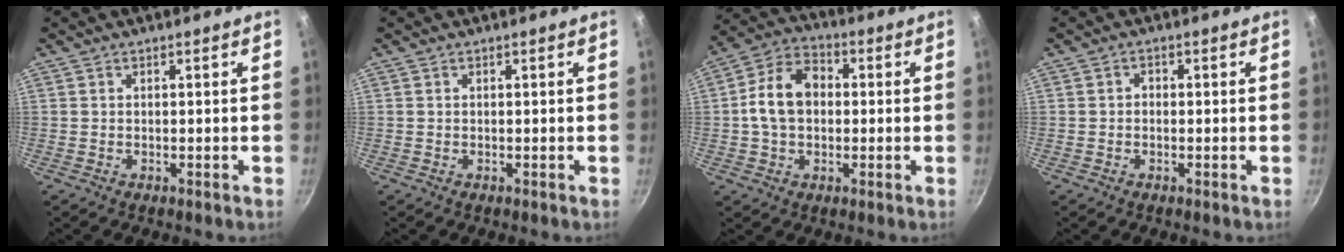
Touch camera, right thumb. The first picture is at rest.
{"total": 0.0}
{"total": 11.2, "force": [0.3, 8.1, 7.6], "torque": [-0.114, 0.028, -0.009]}
{"total": 1.3, "force": [-0.2, 1.1, 0.7], "torque": [-0.011, 0.007, -0.004]}